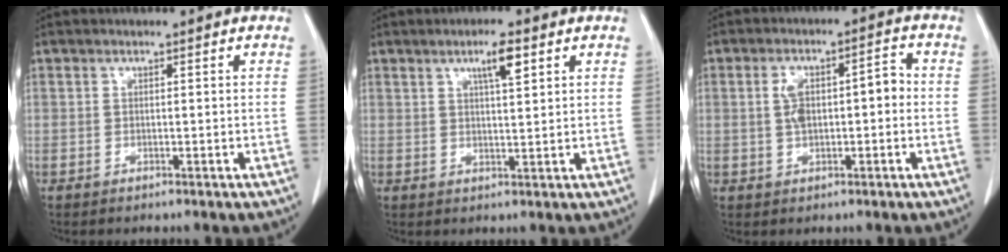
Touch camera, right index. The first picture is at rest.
{"total": 4.5, "force": [2.5, 0.7, 3.7], "torque": [-0.060, 0.000, 0.040]}
{"total": 6.5, "force": [0.1, 2.8, 5.9], "torque": [-0.104, 0.028, 0.001]}